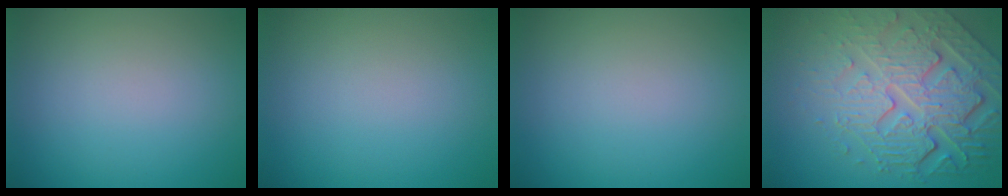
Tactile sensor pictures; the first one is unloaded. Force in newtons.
{"total": 0.0}
{"total": 0.0}
{"total": 8.5, "press": 5.9, "slide": 6.2}